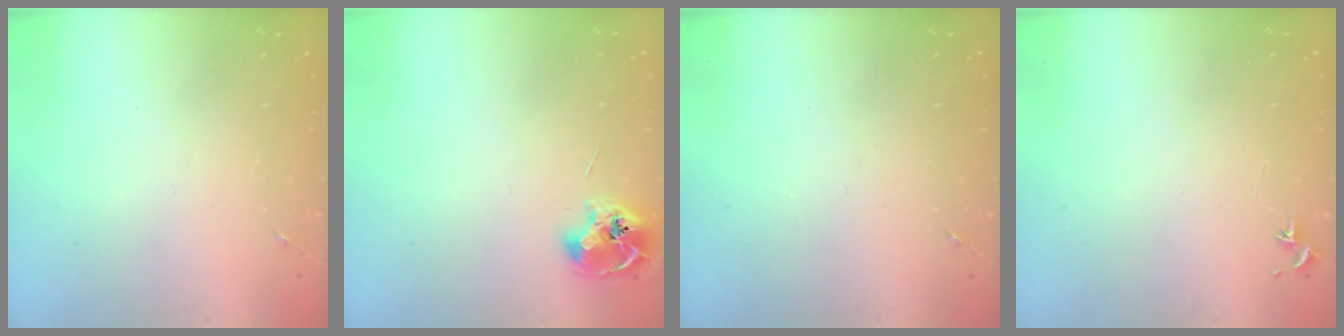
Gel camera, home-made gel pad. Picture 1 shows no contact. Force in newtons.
{"total": 9.0, "press": 8.9, "slide": 0.8}
{"total": 0.0}
{"total": 0.8, "press": 0.7, "slide": 0.3}